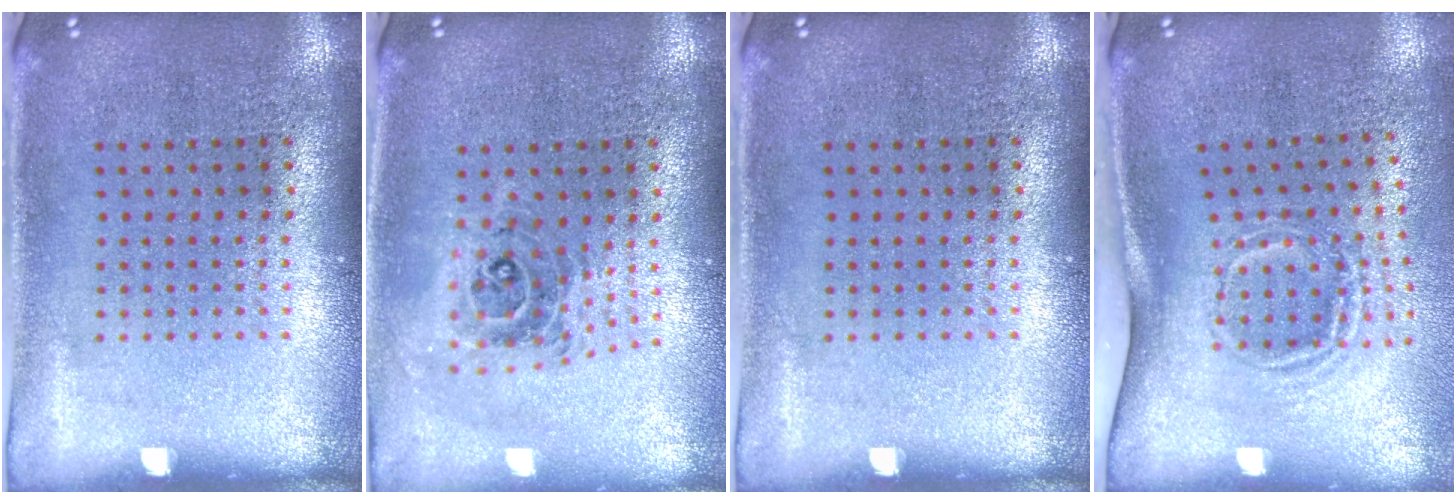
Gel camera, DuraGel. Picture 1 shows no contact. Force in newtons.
{"total": 0.9, "press": 0.9, "slide": 0.1}
{"total": 0.0}
{"total": 1.9, "press": 1.2, "slide": 1.4}